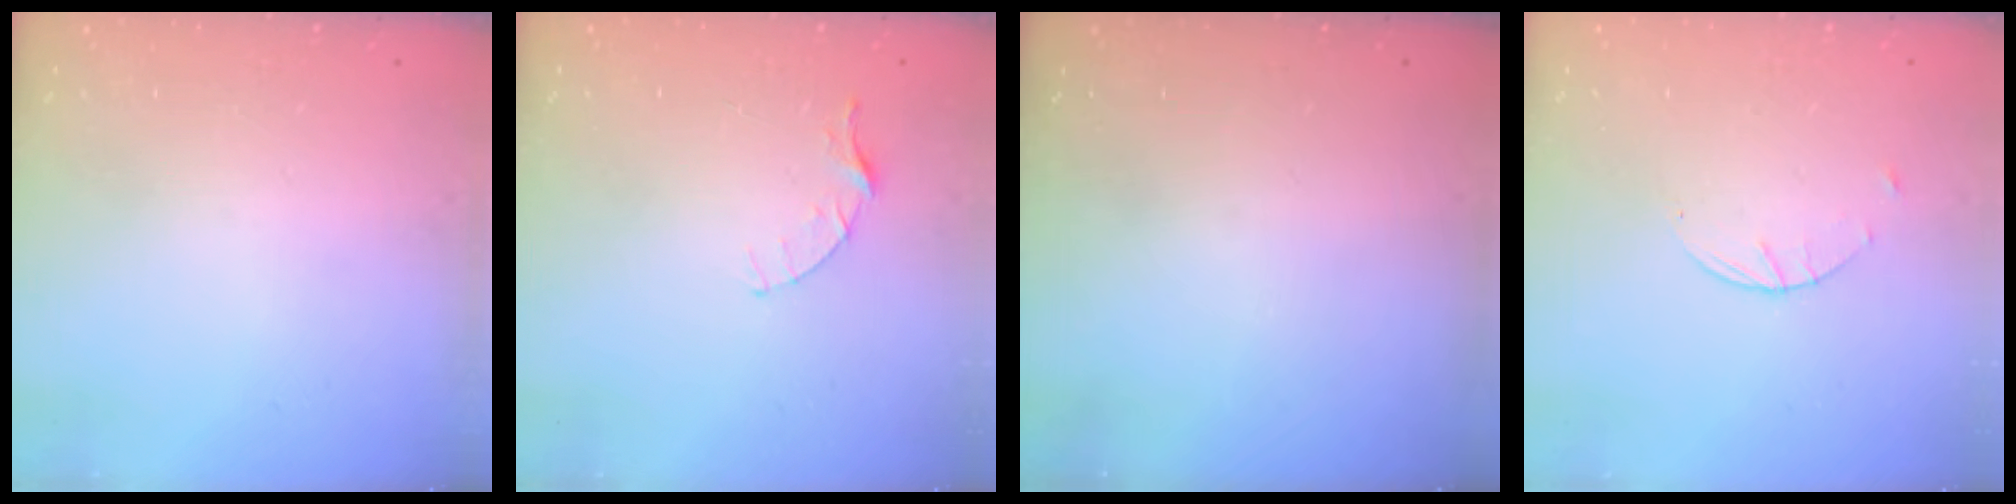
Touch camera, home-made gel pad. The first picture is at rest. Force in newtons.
{"total": 3.6, "press": 3.6, "slide": 0.4}
{"total": 0.0}
{"total": 1.7, "press": 1.7, "slide": 0.3}